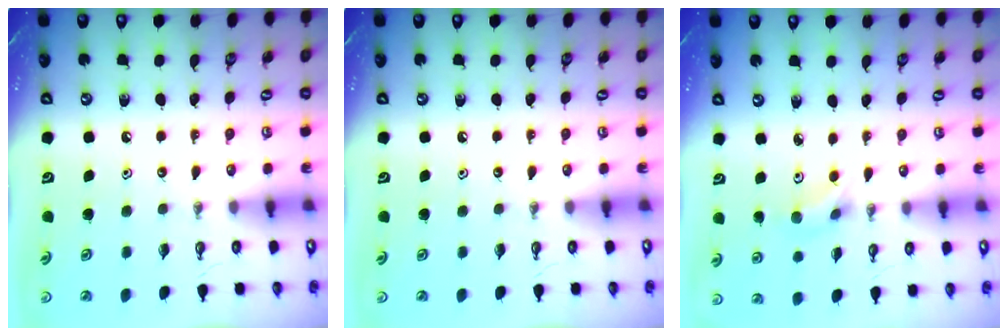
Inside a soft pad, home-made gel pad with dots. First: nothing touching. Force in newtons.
{"total": 0.0}
{"total": 4.8, "press": 4.7, "slide": 1.0}